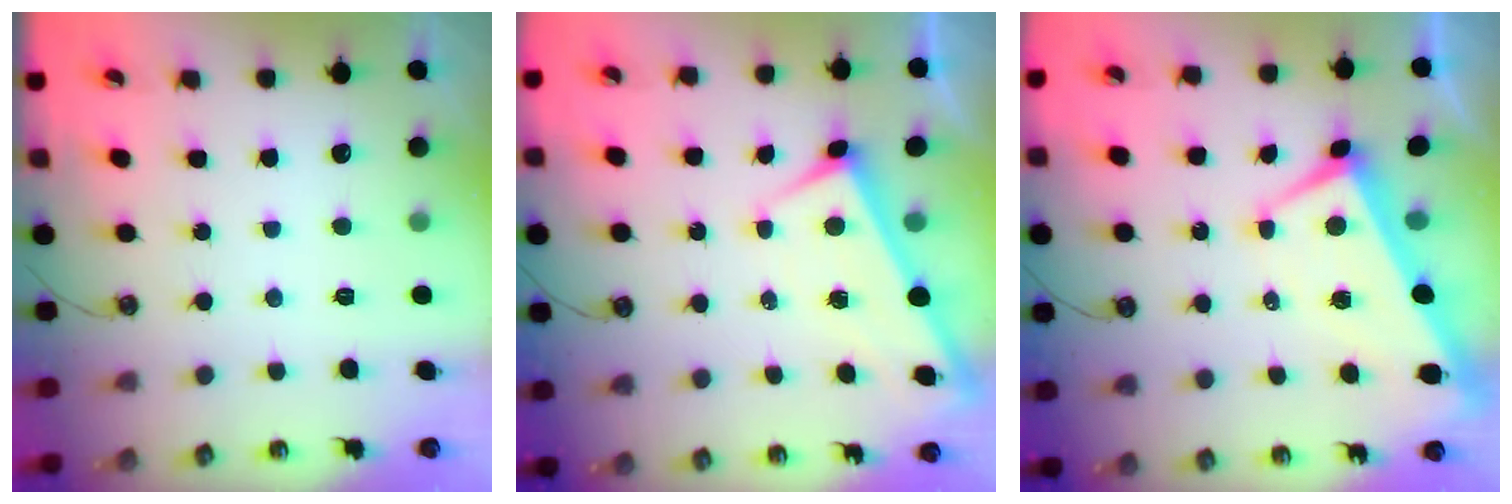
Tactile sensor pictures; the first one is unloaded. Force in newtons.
{"total": 1.8, "press": 1.8, "slide": 0.1}
{"total": 1.7, "press": 1.5, "slide": 0.8}